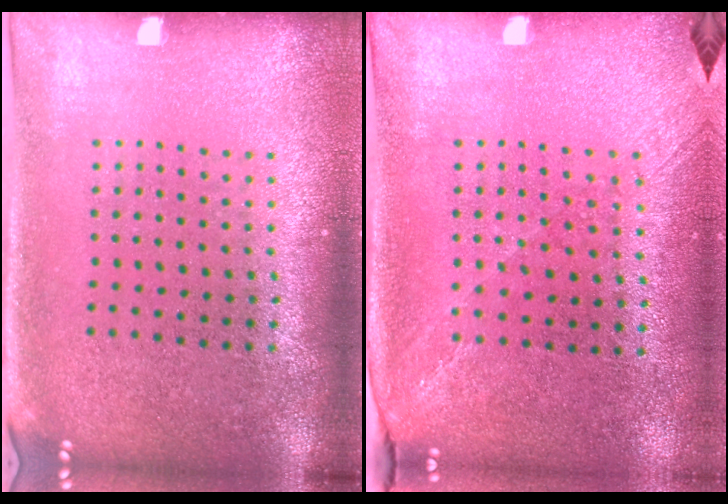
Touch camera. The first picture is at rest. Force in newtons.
{"total": 1.3, "press": 1.0, "slide": 0.8}